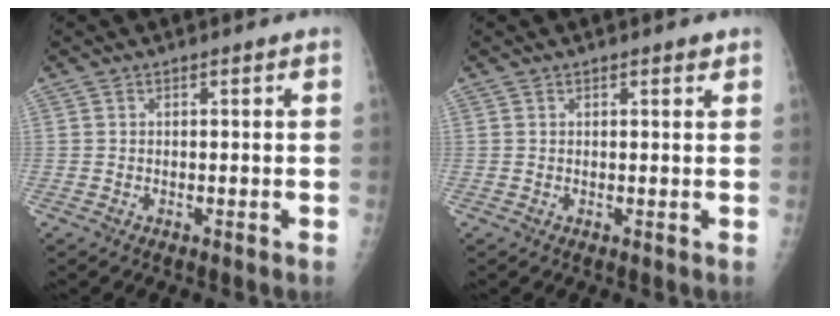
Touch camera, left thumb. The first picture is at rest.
{"total": 1.1, "force": [0.7, 0.4, 0.6], "torque": [-0.006, -0.003, 0.009]}